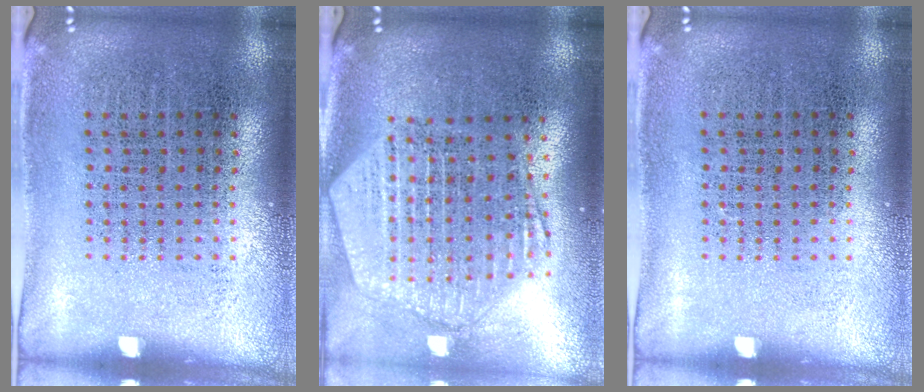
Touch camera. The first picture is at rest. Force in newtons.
{"total": 2.6, "press": 2.2, "slide": 1.3}
{"total": 0.0}